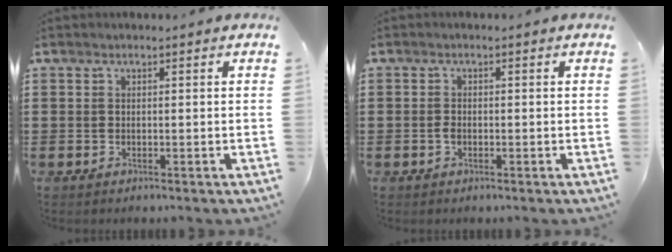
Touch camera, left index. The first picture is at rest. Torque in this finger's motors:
{"motor_torque": [0.01, 0.01, 0.01, 0.01]}